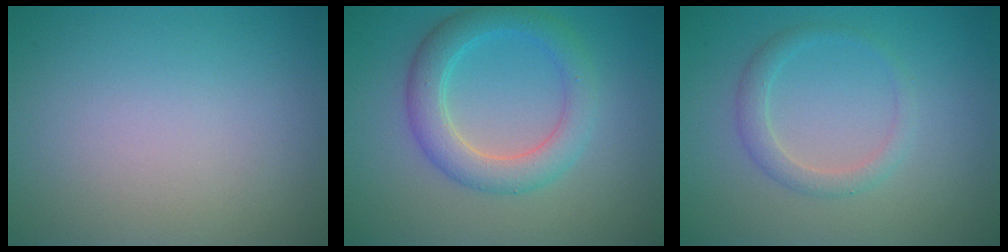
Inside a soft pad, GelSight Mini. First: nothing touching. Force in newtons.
{"total": 4.5, "press": 4.5, "slide": 0.1}
{"total": 1.9, "press": 1.9, "slide": 0.2}